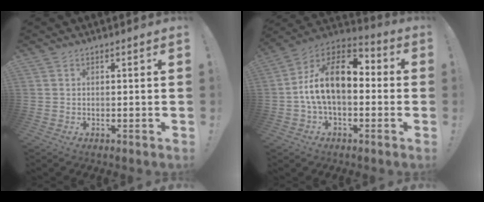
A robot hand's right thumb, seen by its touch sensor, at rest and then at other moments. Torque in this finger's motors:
{"motor_torque": [2.41, 2.53, 0.89, -0.26, 0.37]}